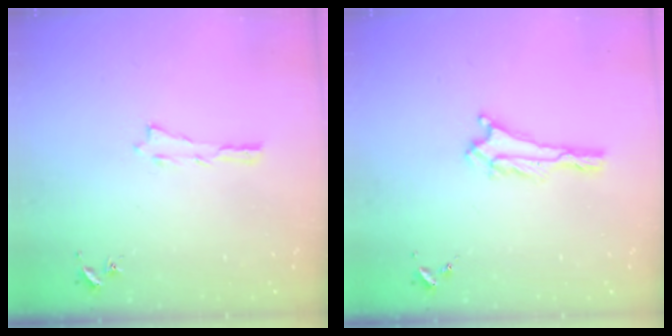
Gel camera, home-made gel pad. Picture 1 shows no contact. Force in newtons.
{"total": 0.6, "press": 0.6, "slide": 0.1}